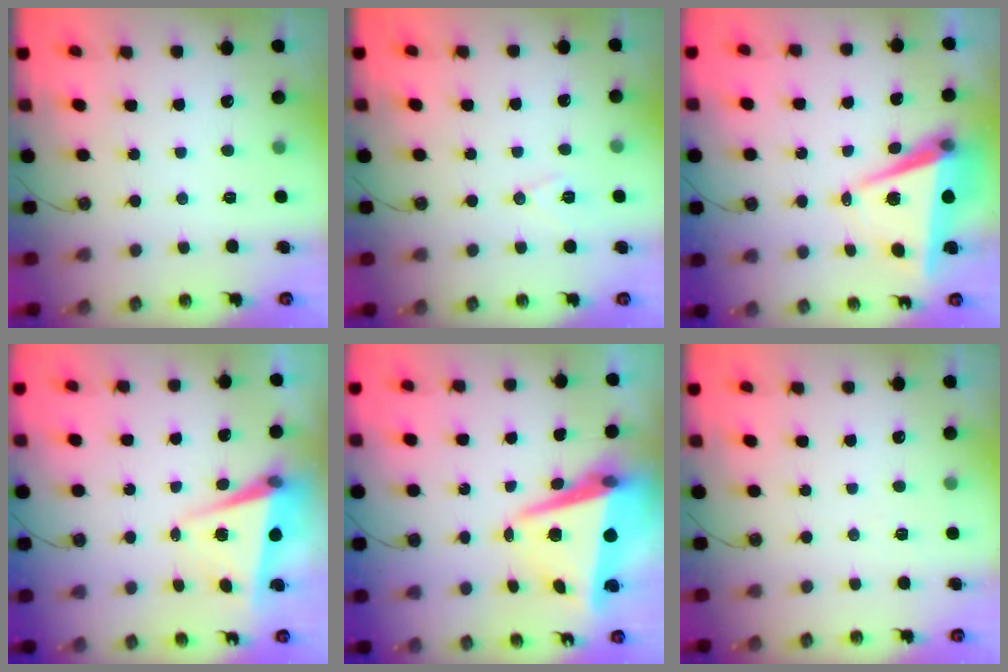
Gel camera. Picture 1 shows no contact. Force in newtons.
{"total": 7.0, "press": 6.0, "slide": 3.7}
{"total": 7.9, "press": 6.7, "slide": 4.2}
{"total": 5.5, "press": 5.2, "slide": 1.6}
{"total": 10.6, "press": 10.4, "slide": 2.0}
{"total": 4.9, "press": 2.5, "slide": 4.2}